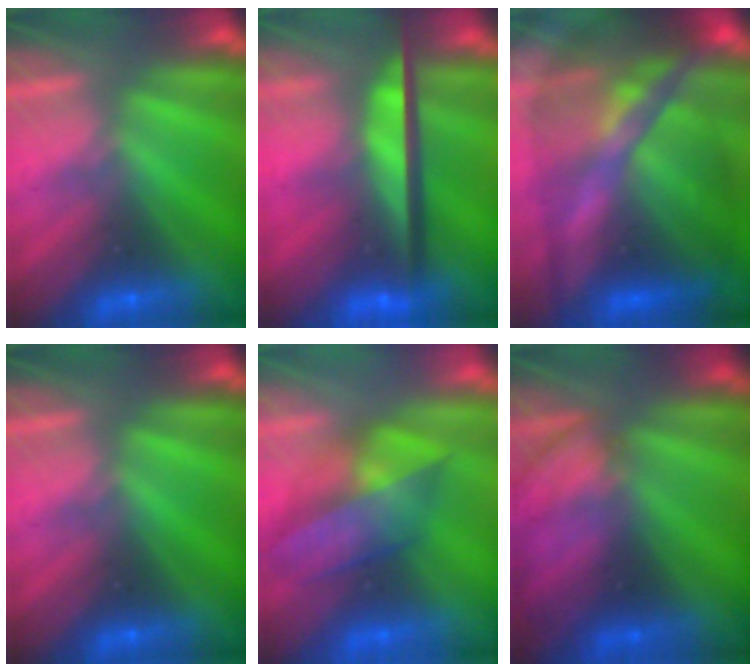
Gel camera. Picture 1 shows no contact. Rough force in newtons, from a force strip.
{"total": 10.9}
{"total": 11.0}
{"total": 0.0}
{"total": 4.0}
{"total": 2.3}